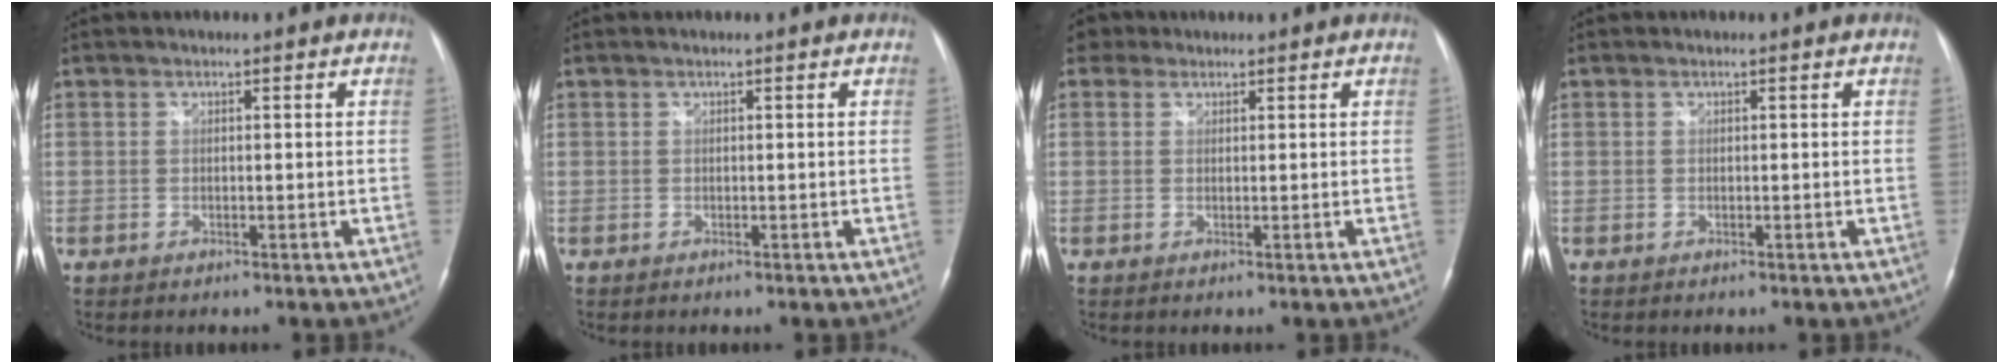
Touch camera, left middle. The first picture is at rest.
{"total": 0.0}
{"total": 2.3, "force": [1.5, 1.8, 0.2], "torque": [-0.002, 0.016, 0.022]}
{"total": 0.0}